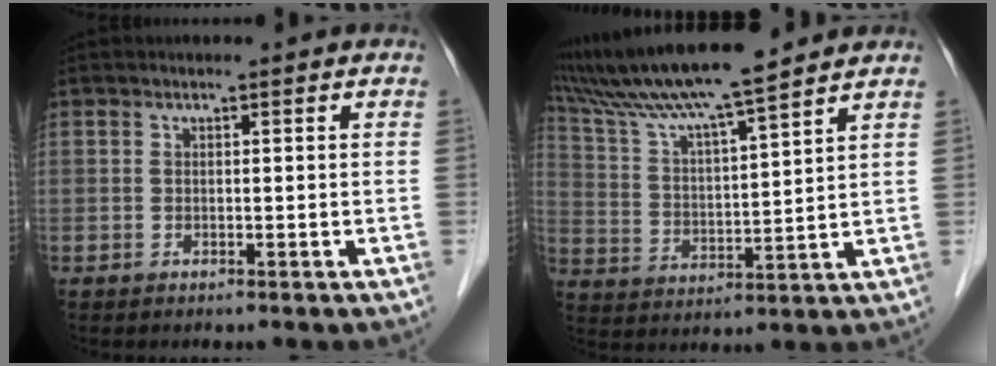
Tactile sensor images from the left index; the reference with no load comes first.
{"total": 14.4, "force": [12.5, -0.6, 7.0], "torque": [-0.138, 0.022, 0.221]}